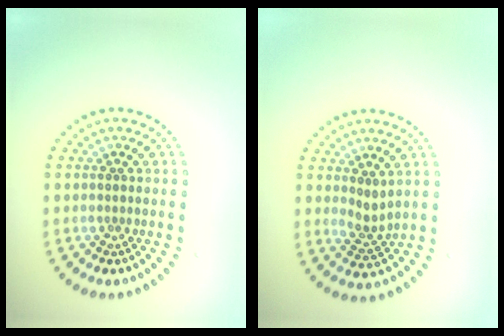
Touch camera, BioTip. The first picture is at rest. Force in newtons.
{"total": 1.8, "press": 1.4, "slide": 1.1}